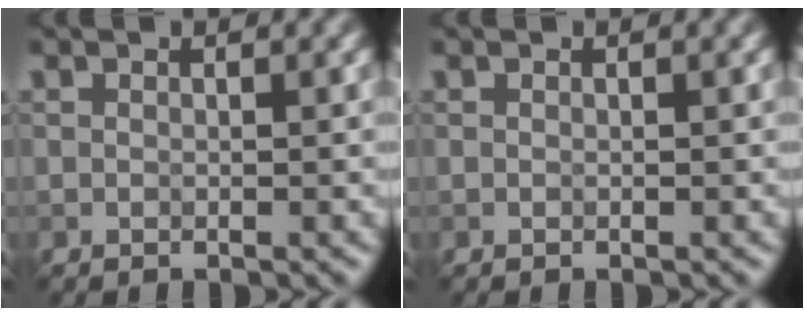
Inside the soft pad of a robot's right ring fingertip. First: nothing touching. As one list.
[{"total": 0.0}]